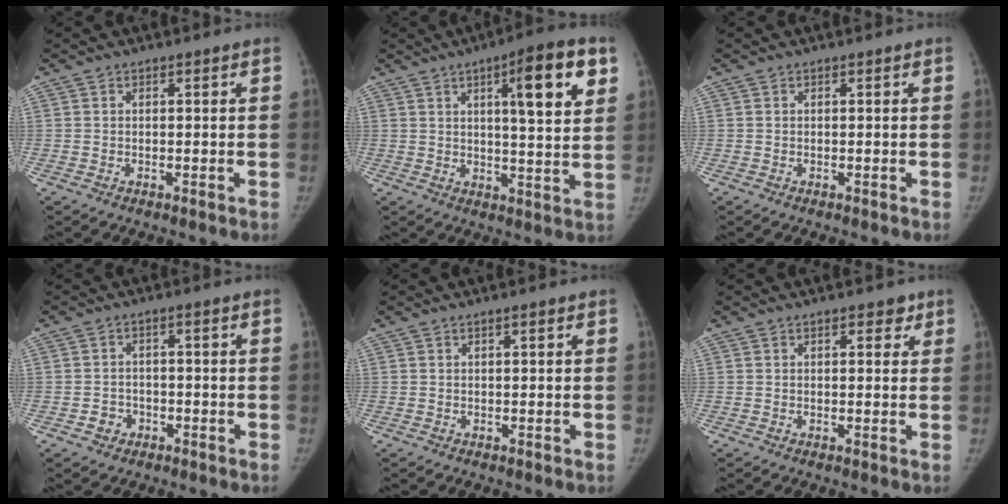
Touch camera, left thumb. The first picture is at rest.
{"total": 13.7, "force": [5.7, 2.9, 12.1], "torque": [-0.153, -0.018, 0.075]}
{"total": 0.0}
{"total": 3.0, "force": [-1.5, 2.6, 0.5], "torque": [0.007, 0.016, -0.024]}
{"total": 0.0}
{"total": 2.7, "force": [1.6, 1.5, 1.5], "torque": [0.003, -0.005, 0.019]}